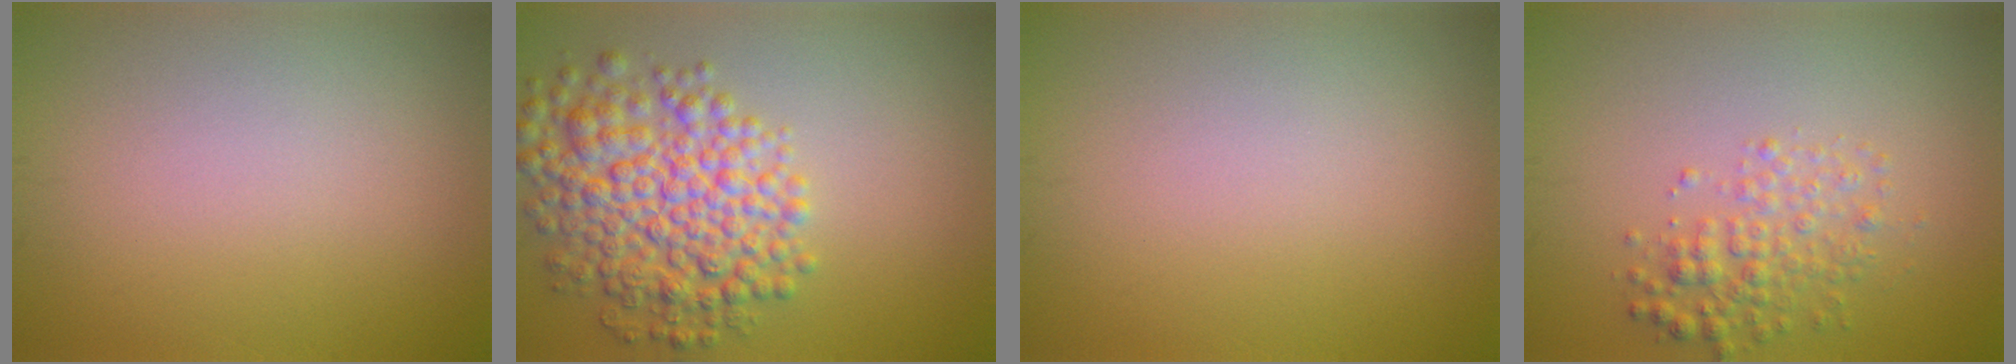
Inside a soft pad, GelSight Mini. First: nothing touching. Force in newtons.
{"total": 7.5, "press": 7.5, "slide": 0.1}
{"total": 0.0}
{"total": 2.8, "press": 2.8, "slide": 0.1}